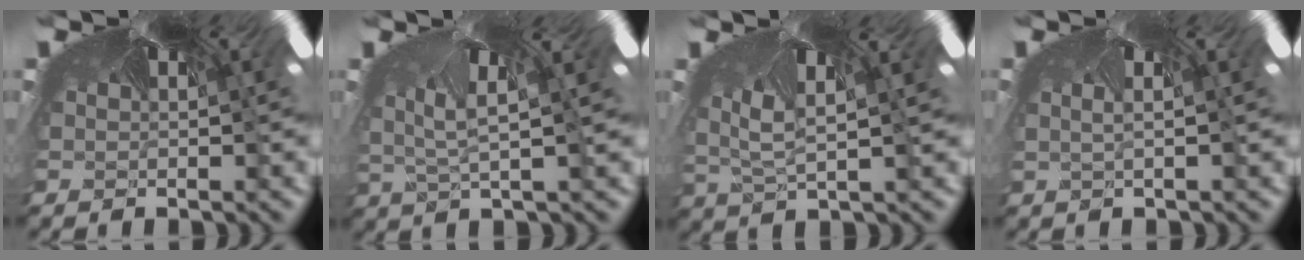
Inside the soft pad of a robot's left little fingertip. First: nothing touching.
{"total": 3.0, "force": [-2.9, -0.2, -0.7], "torque": [-0.027, -0.057, -0.015]}
{"total": 3.1, "force": [-3.1, 0.0, -0.3], "torque": [-0.035, -0.062, -0.021]}
{"total": 2.6, "force": [-2.5, 0.3, 0.6], "torque": [-0.024, -0.033, -0.020]}